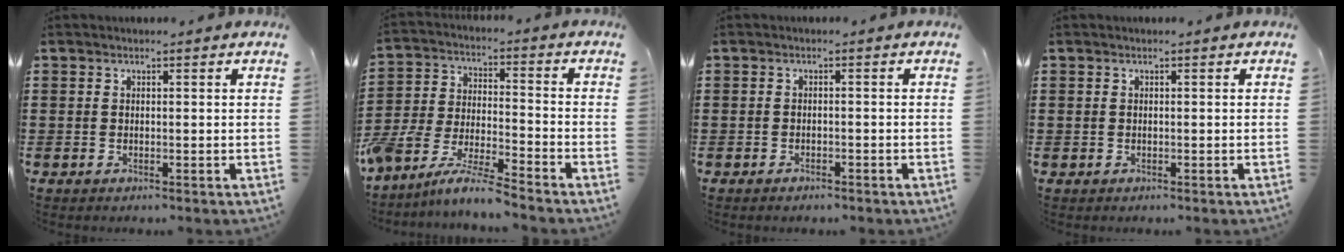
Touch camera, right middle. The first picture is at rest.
{"total": 7.8, "force": [-7.6, -0.1, 1.9], "torque": [-0.048, -0.004, -0.155]}
{"total": 1.1, "force": [-1.0, 0.3, 0.1], "torque": [-0.006, -0.001, -0.021]}
{"total": 0.0}